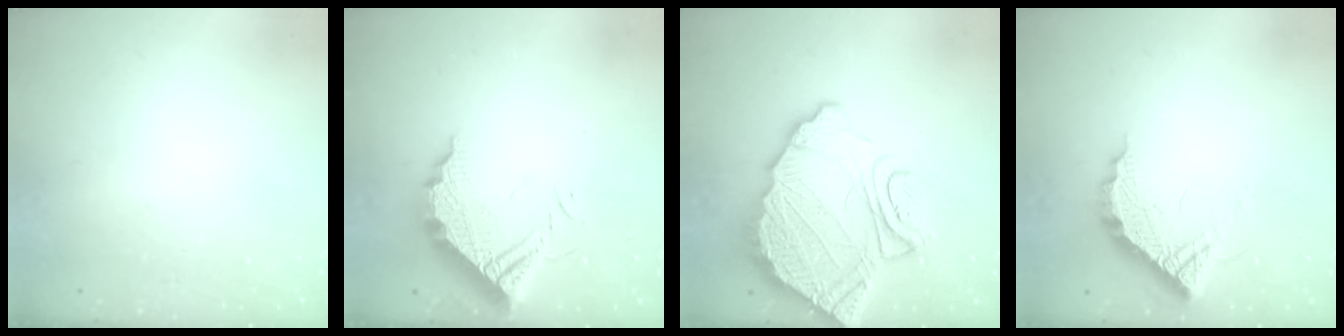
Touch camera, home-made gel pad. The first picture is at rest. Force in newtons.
{"total": 11.7, "press": 11.6, "slide": 1.1}
{"total": 17.7, "press": 17.6, "slide": 1.5}
{"total": 11.6, "press": 11.6, "slide": 0.5}